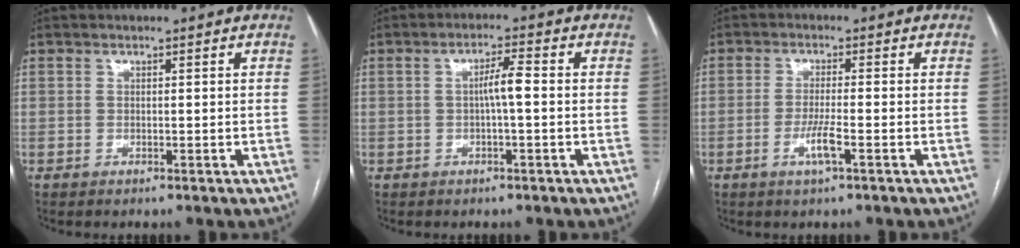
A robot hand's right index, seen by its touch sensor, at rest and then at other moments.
{"total": 3.5, "force": [-0.2, 0.2, 3.5], "torque": [-0.062, 0.006, -0.003]}
{"total": 3.8, "force": [-1.6, 0.0, 3.5], "torque": [-0.070, -0.007, -0.031]}